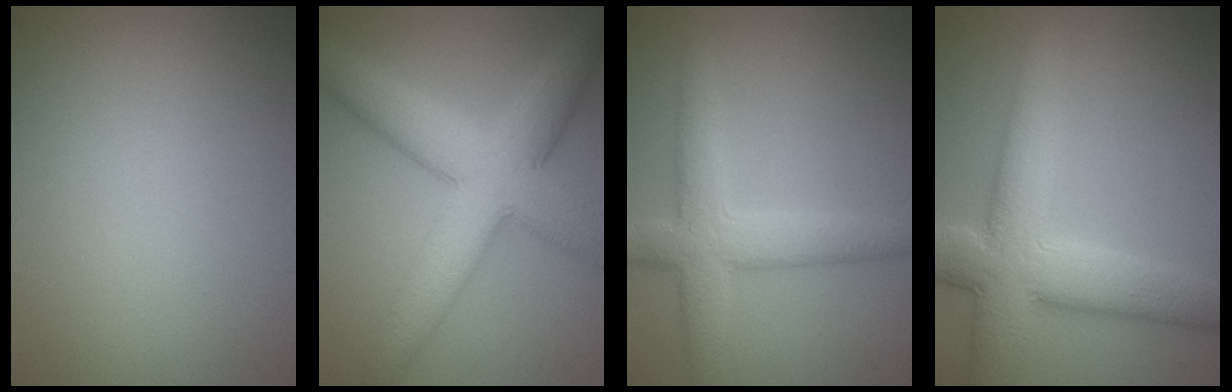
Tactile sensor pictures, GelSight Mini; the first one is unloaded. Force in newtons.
{"total": 7.3, "press": 7.3, "slide": 0.4}
{"total": 4.9, "press": 4.9, "slide": 0.4}
{"total": 9.1, "press": 9.1, "slide": 0.6}